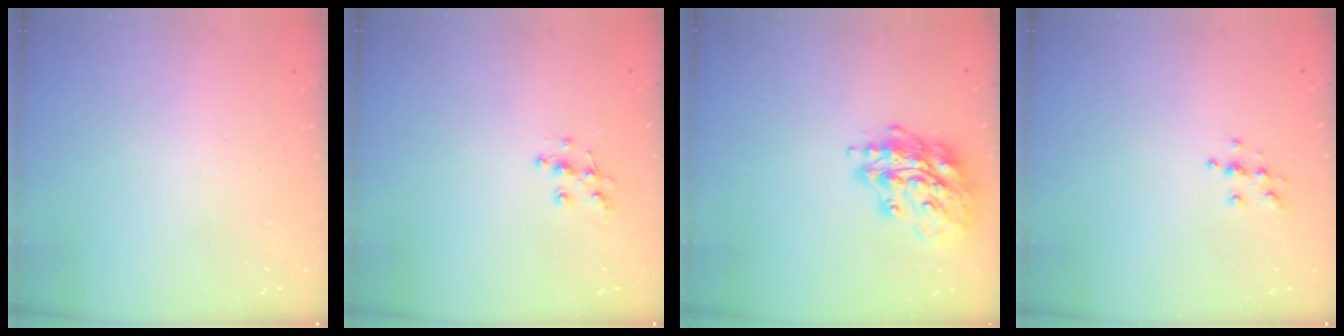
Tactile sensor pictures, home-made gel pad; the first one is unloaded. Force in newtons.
{"total": 7.8, "press": 7.7, "slide": 0.5}
{"total": 16.4, "press": 16.4, "slide": 0.6}
{"total": 4.4, "press": 4.4, "slide": 0.3}